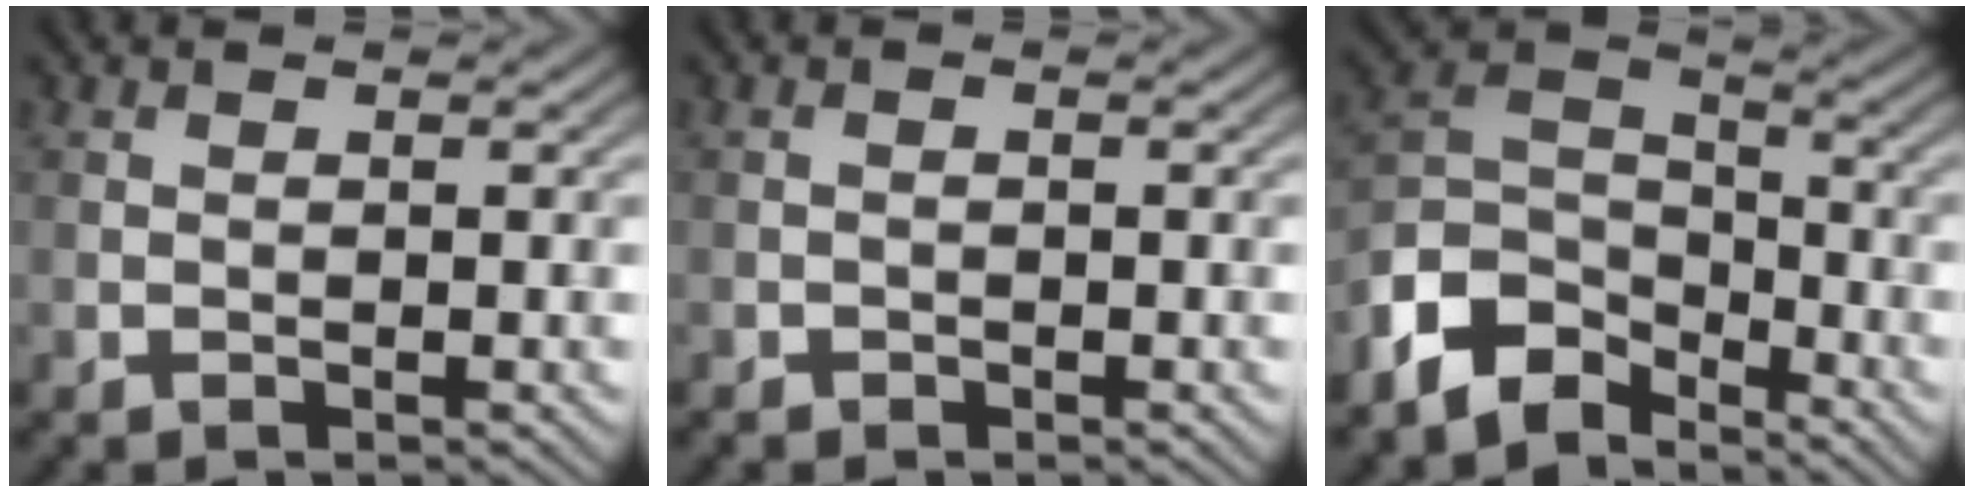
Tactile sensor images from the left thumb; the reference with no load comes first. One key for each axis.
{"total": 0.7, "fx": -0.5, "fy": 0.5, "fz": 0.1, "tx": -0.002, "ty": -0.001, "tz": -0.010}
{"total": 8.9, "fx": -6.2, "fy": 4.9, "fz": 4.0, "tx": -0.082, "ty": -0.002, "tz": -0.143}